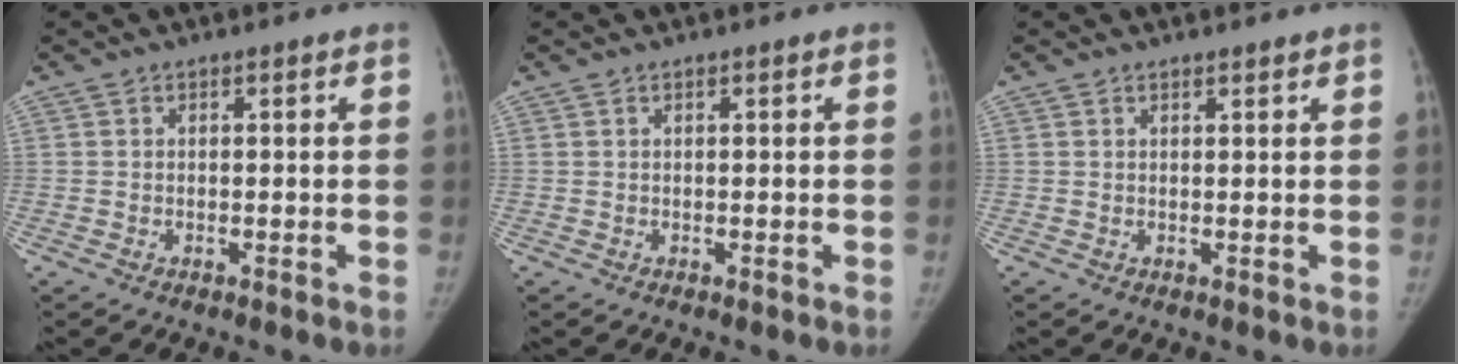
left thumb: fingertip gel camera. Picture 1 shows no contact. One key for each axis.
{"total": 0.0}
{"total": 0.8, "fx": 0.8, "fy": 0.3, "fz": 0.1, "tx": -0.003, "ty": -0.006, "tz": 0.010}